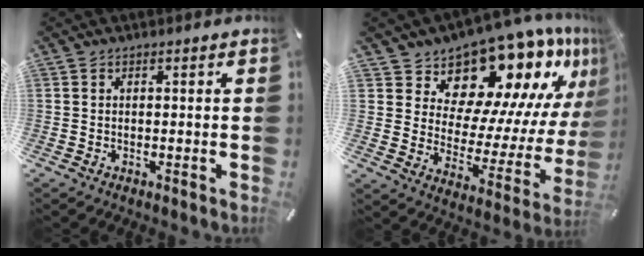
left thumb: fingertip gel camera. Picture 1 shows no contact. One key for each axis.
{"total": 15.6, "fx": 13.6, "fy": 6.6, "fz": 3.6, "tx": -0.031, "ty": -0.145, "tz": 0.224}